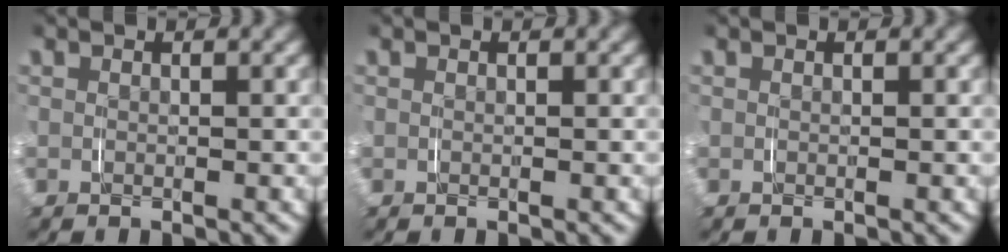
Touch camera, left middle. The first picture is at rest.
{"total": 0.0}
{"total": 0.0}